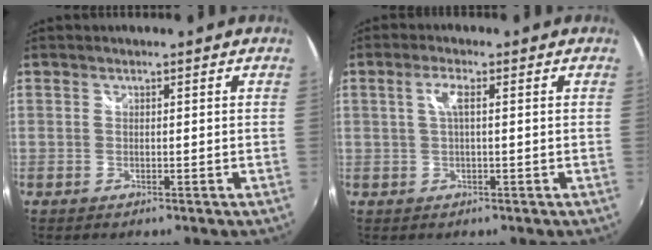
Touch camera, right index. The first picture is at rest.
{"total": 2.8, "force": [0.4, 0.3, 2.8], "torque": [-0.055, 0.004, 0.007]}